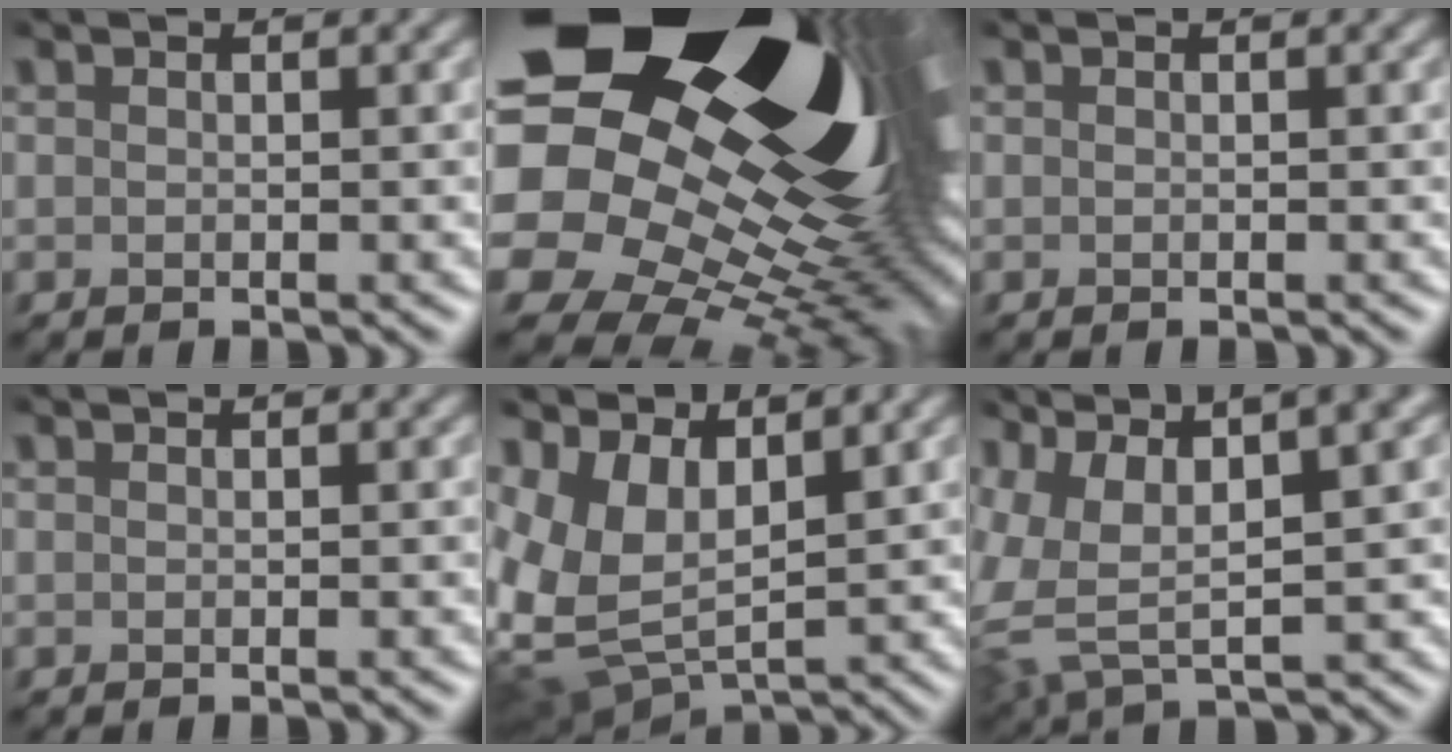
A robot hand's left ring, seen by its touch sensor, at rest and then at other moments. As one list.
[{"total": 24.1, "force": [3.1, 18.7, 14.8], "torque": [-0.280, -0.020, 0.004]}, {"total": 0.0}, {"total": 0.0}, {"total": 6.7, "force": [2.1, 4.1, 4.9], "torque": [-0.106, -0.009, 0.039]}, {"total": 12.1, "force": [4.6, 5.6, 9.7], "torque": [-0.200, 0.025, 0.098]}]